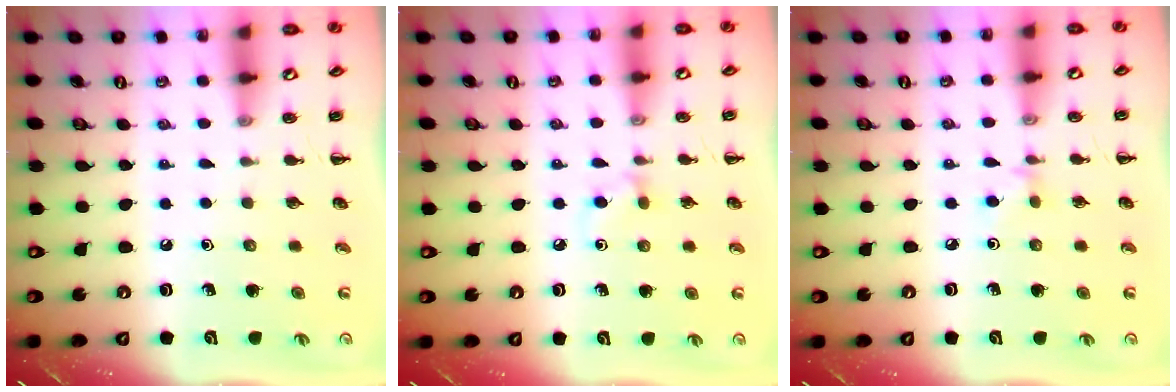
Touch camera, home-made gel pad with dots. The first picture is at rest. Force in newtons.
{"total": 5.2, "press": 5.0, "slide": 1.4}
{"total": 2.8, "press": 2.5, "slide": 1.1}